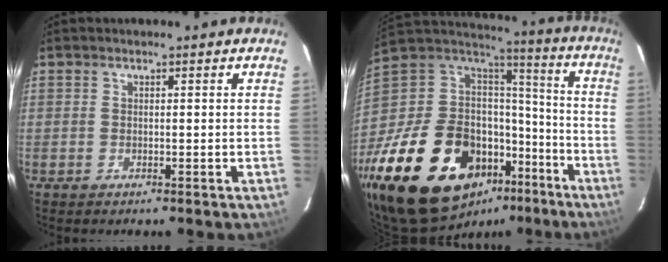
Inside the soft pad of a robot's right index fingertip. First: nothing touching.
{"total": 32.3, "force": [-17.7, 18.0, 20.2], "torque": [-0.401, 0.005, -0.274]}